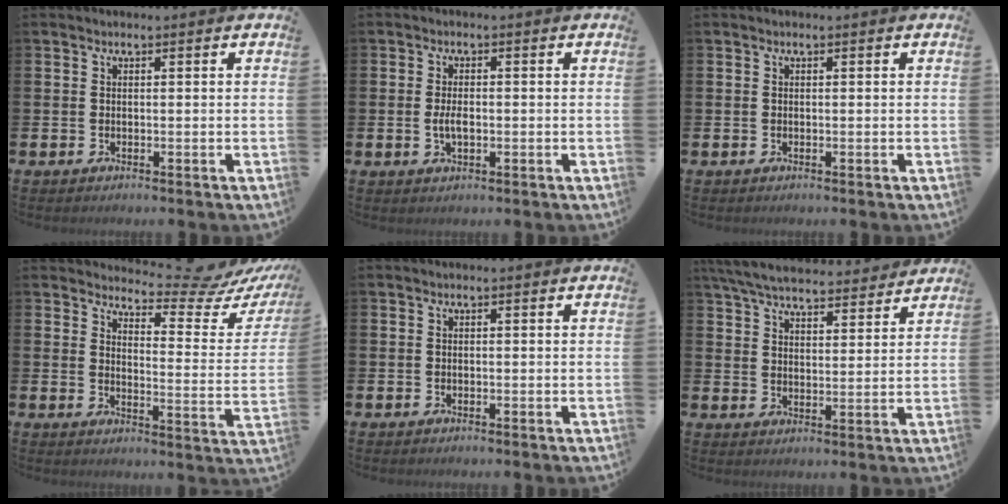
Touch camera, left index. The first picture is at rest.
{"total": 2.6, "force": [-0.3, 1.3, 2.2], "torque": [-0.035, -0.001, -0.008]}
{"total": 0.0}
{"total": 6.7, "force": [6.3, 1.1, 2.1], "torque": [-0.043, -0.056, 0.102]}
{"total": 0.0}
{"total": 6.6, "force": [6.3, 1.2, 1.6], "torque": [-0.053, -0.038, 0.113]}